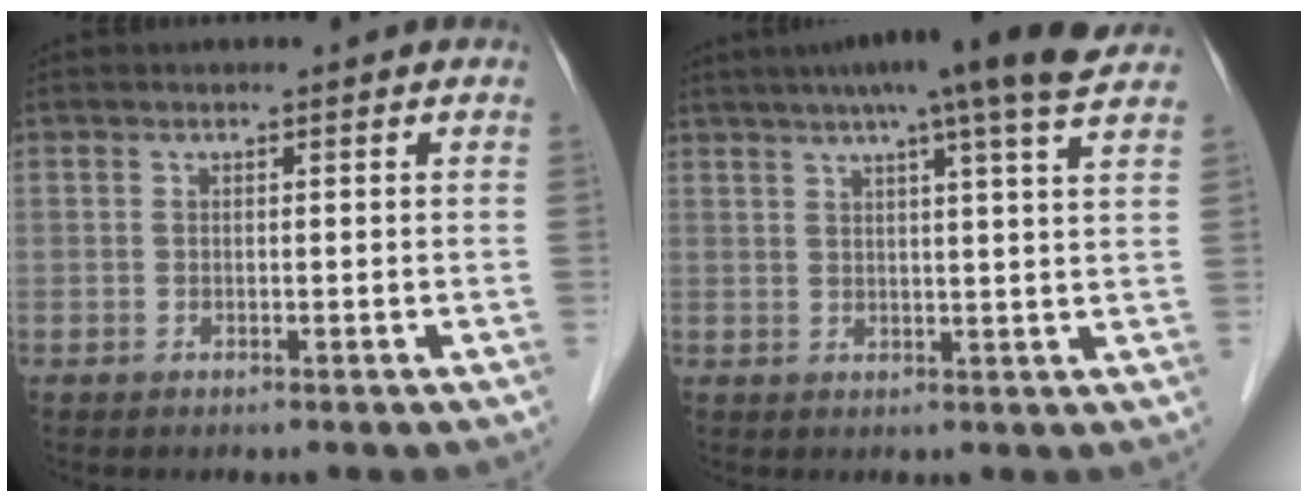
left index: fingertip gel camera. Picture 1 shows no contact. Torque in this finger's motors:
{"motor_torque": [1.03, -1.11, 0.65, 0.16]}